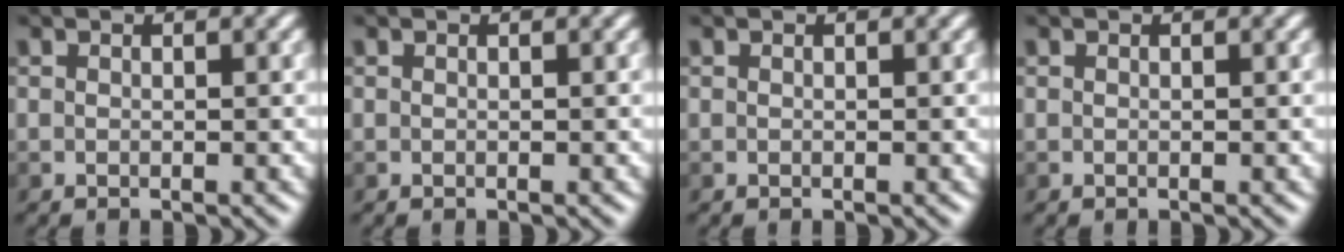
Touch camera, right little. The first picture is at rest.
{"total": 0.0}
{"total": 0.0}
{"total": 0.0}